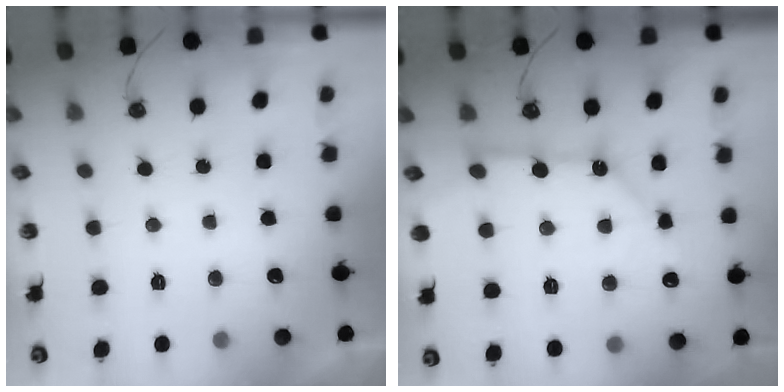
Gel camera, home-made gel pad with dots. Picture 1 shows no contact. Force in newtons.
{"total": 13.6, "press": 13.5, "slide": 1.7}